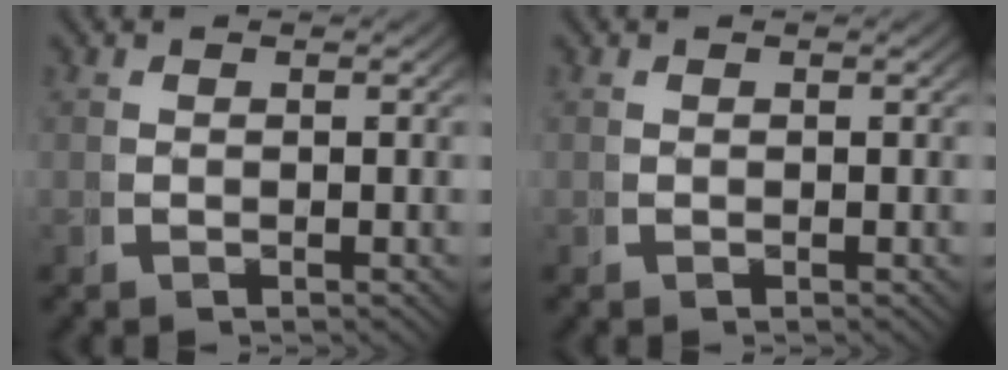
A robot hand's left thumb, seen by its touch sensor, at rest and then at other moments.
{"total": 0.0}